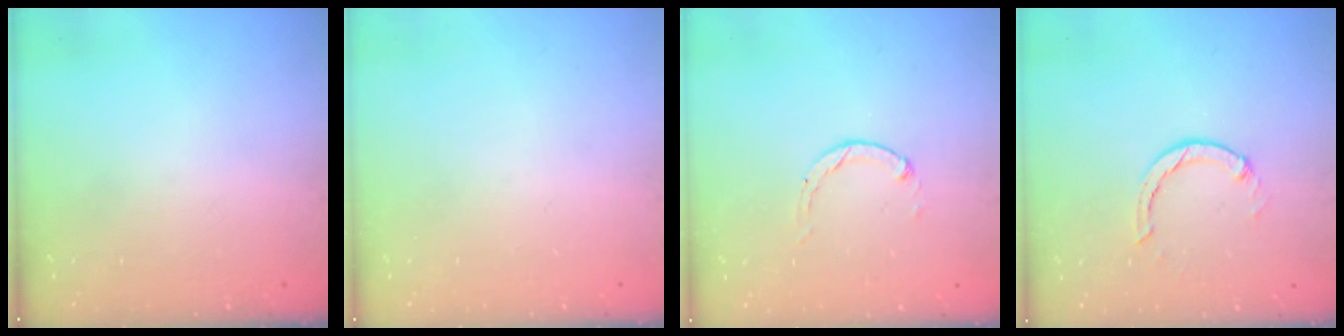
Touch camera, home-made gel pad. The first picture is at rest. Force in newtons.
{"total": 0.0}
{"total": 0.7, "press": 0.6, "slide": 0.2}
{"total": 1.3, "press": 1.2, "slide": 0.3}